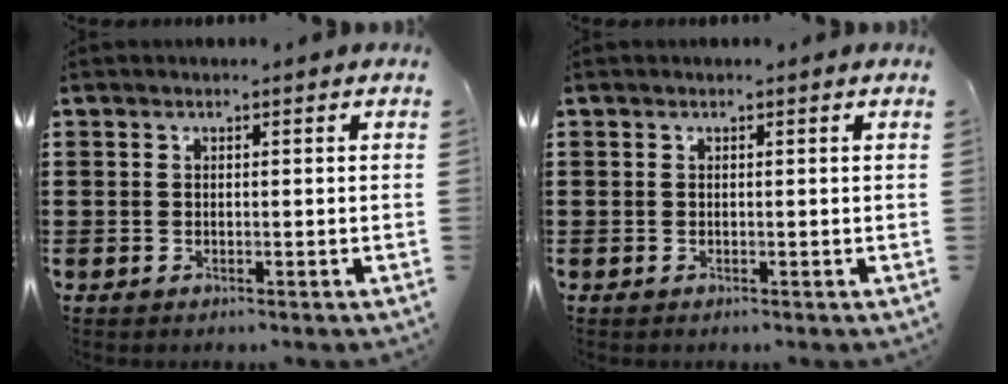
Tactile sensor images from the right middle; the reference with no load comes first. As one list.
[{"total": 0.0}]